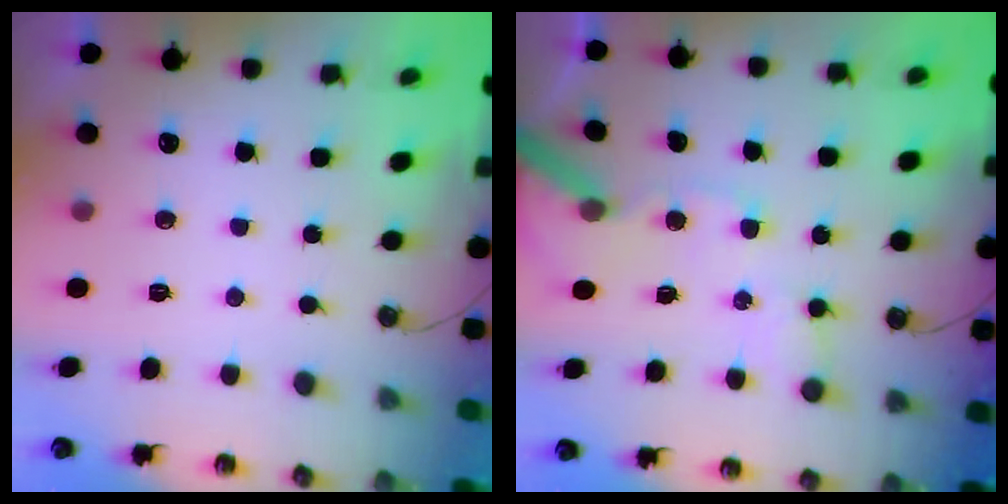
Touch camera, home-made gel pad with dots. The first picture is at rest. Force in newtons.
{"total": 12.0, "press": 11.8, "slide": 1.7}